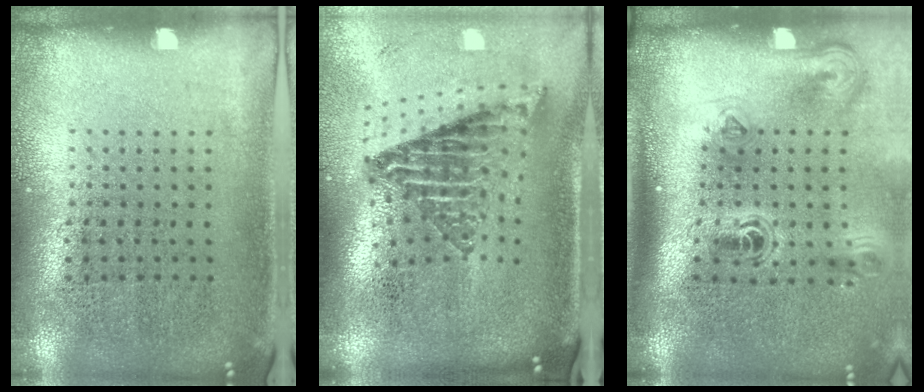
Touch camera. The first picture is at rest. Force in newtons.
{"total": 2.4, "press": 1.6, "slide": 1.8}
{"total": 2.3, "press": 1.5, "slide": 1.7}